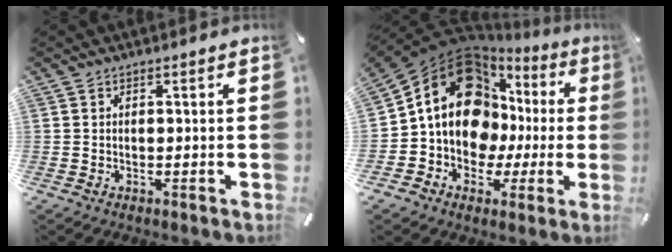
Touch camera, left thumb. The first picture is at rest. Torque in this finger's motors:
{"motor_torque": [1.06, 1.34, 2.76, 0.00, 0.26]}